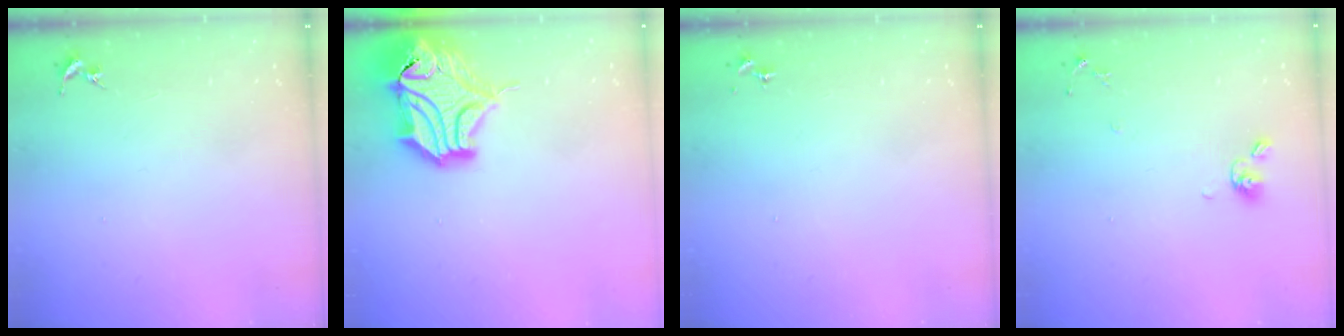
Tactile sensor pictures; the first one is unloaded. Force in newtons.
{"total": 20.0, "press": 19.8, "slide": 2.7}
{"total": 0.0}
{"total": 7.1, "press": 6.8, "slide": 2.1}